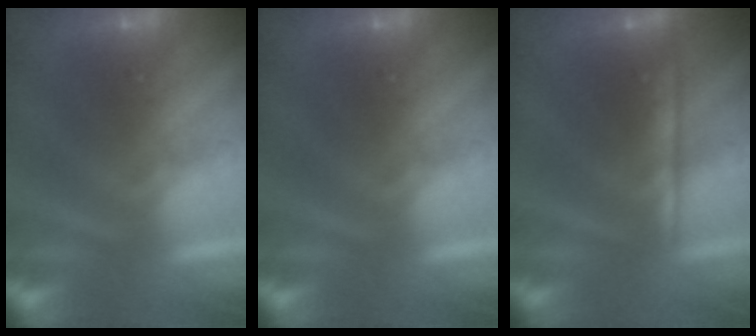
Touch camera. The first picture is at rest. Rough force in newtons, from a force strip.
{"total": 0.0}
{"total": 2.1}